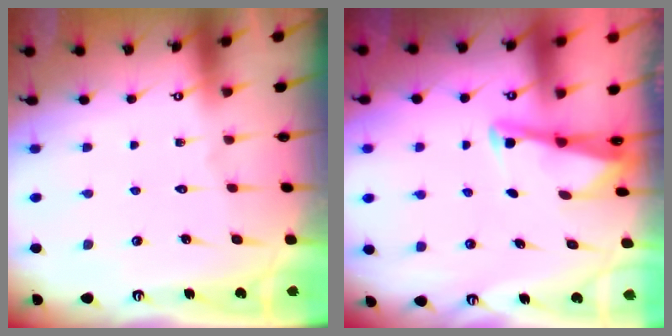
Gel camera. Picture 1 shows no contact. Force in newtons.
{"total": 2.6, "press": 2.6, "slide": 0.1}